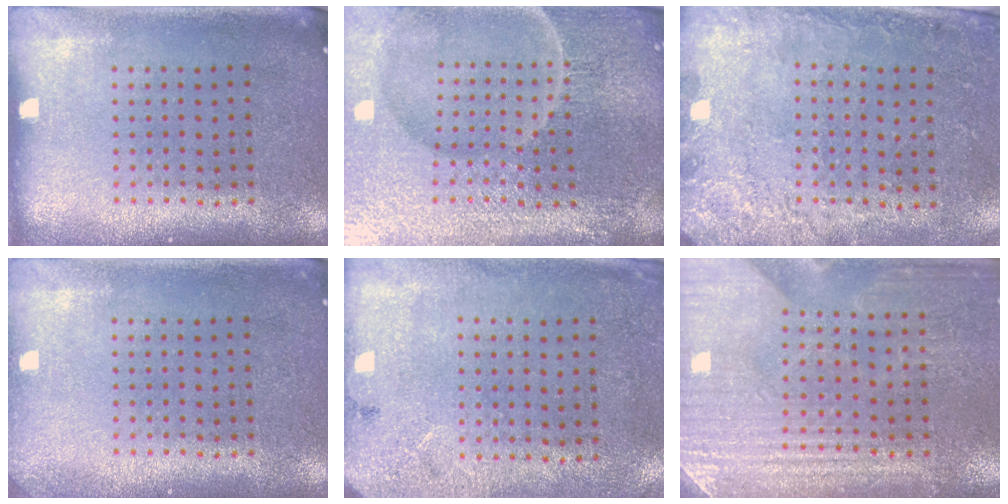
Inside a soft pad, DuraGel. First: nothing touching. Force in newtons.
{"total": 6.2, "press": 5.6, "slide": 2.6}
{"total": 2.7, "press": 2.2, "slide": 1.5}
{"total": 1.0, "press": 1.0, "slide": 0.1}
{"total": 2.6, "press": 2.1, "slide": 1.6}
{"total": 3.2, "press": 3.1, "slide": 0.5}